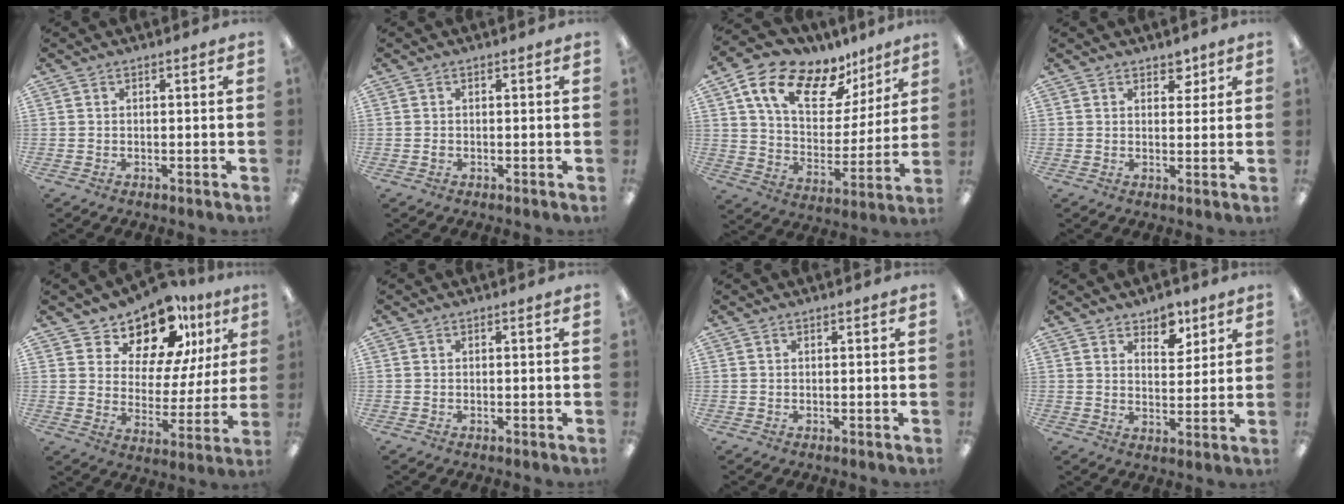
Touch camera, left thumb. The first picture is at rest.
{"total": 0.6, "force": [0.0, 0.5, 0.4], "torque": [-0.009, 0.003, -0.002]}
{"total": 17.2, "force": [11.0, 9.2, 9.4], "torque": [-0.168, -0.058, 0.197]}
{"total": 3.8, "force": [2.8, 2.2, 1.4], "torque": [-0.002, -0.015, 0.045]}
{"total": 14.6, "force": [11.9, 6.6, 5.4], "torque": [-0.101, -0.089, 0.213]}
{"total": 0.0}
{"total": 0.0}
{"total": 6.4, "force": [5.0, 3.5, 2.0], "torque": [-0.009, -0.034, 0.084]}